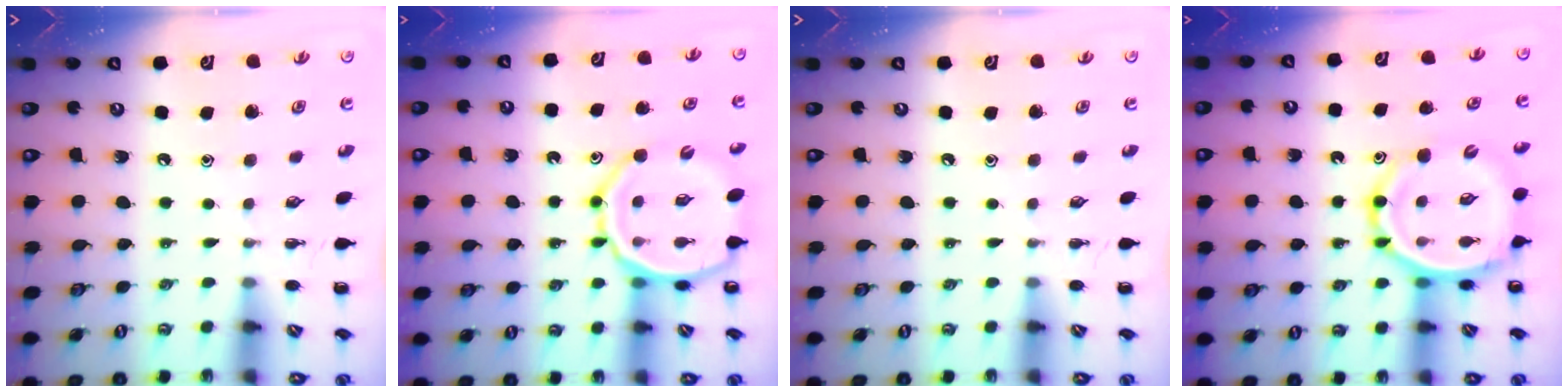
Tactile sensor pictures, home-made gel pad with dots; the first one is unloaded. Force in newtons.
{"total": 13.2, "press": 12.9, "slide": 3.1}
{"total": 0.0}
{"total": 12.8, "press": 12.1, "slide": 4.0}